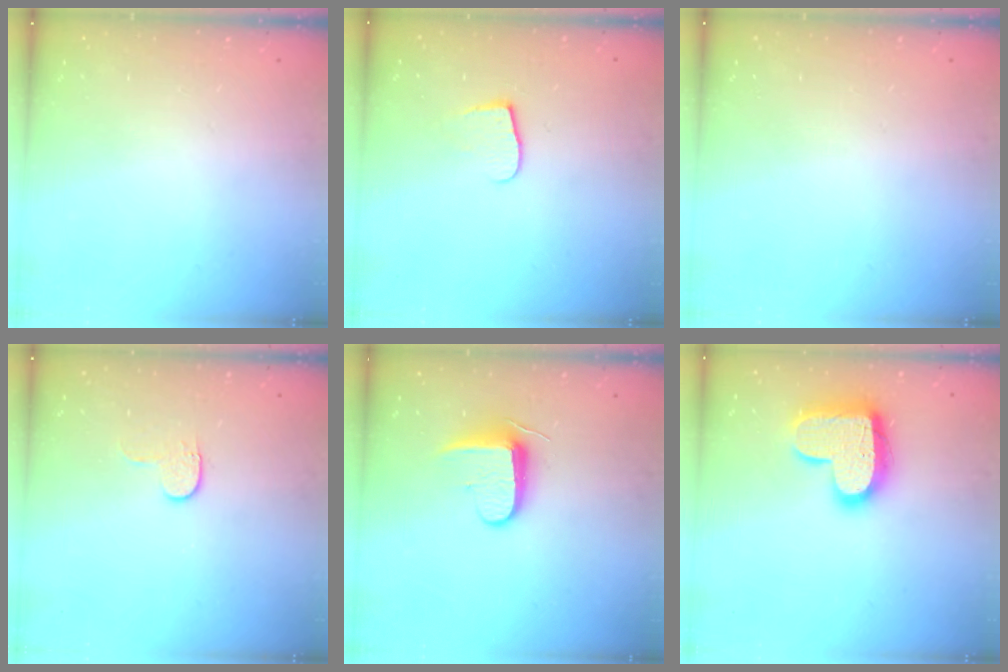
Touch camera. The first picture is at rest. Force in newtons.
{"total": 5.4, "press": 5.4, "slide": 0.5}
{"total": 0.0}
{"total": 3.9, "press": 3.9, "slide": 0.5}
{"total": 8.9, "press": 8.9, "slide": 0.9}
{"total": 17.2, "press": 17.1, "slide": 1.3}